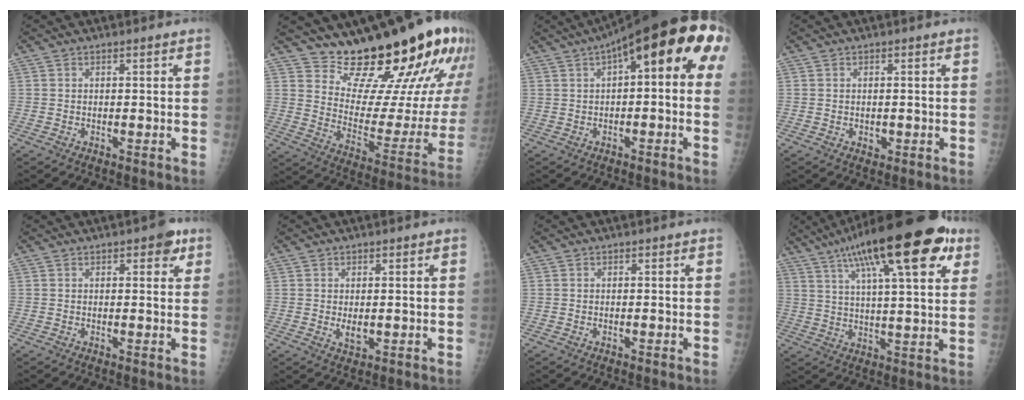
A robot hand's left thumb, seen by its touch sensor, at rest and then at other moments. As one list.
[{"total": 24.9, "force": [20.0, 6.7, 13.3], "torque": [-0.158, -0.156, 0.286]}, {"total": 15.6, "force": [4.2, 5.6, 14.0], "torque": [-0.175, 0.046, 0.043]}, {"total": 1.3, "force": [-0.2, 1.1, 0.7], "torque": [-0.006, 0.000, 0.000]}, {"total": 3.2, "force": [1.7, 1.7, 2.2], "torque": [-0.008, -0.002, 0.014]}, {"total": 1.6, "force": [0.0, 1.0, 1.2], "torque": [-0.017, -0.003, 0.003]}, {"total": 0.0}, {"total": 23.2, "force": [12.1, 6.4, 18.7], "torque": [-0.281, -0.005, 0.183]}]